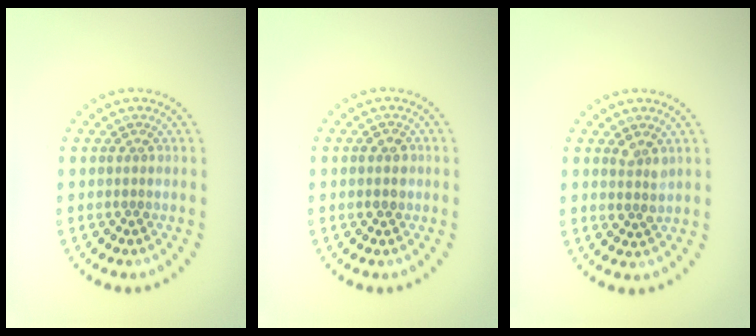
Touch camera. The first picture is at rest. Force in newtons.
{"total": 1.2, "press": 1.1, "slide": 0.1}
{"total": 1.5, "press": 1.4, "slide": 0.7}